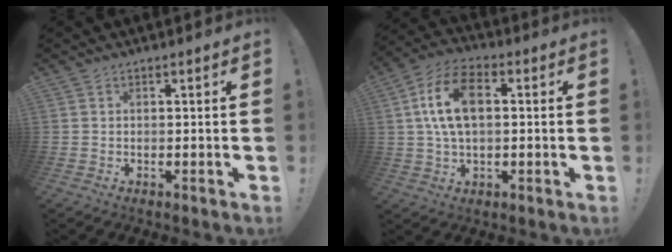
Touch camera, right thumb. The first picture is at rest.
{"total": 13.2, "force": [2.0, 7.9, 10.3], "torque": [-0.186, 0.004, 0.035]}